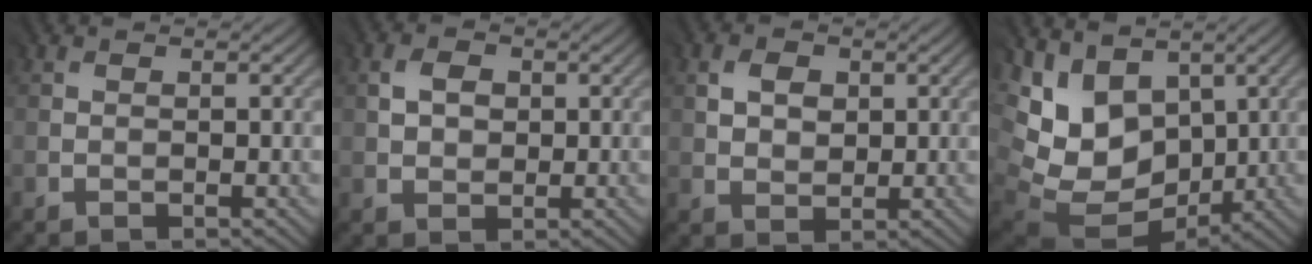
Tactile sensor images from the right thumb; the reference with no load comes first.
{"total": 2.9, "force": [1.0, 2.3, 1.5], "torque": [-0.030, 0.002, 0.015]}
{"total": 3.3, "force": [1.4, 2.5, 1.7], "torque": [-0.033, 0.002, 0.024]}
{"total": 12.4, "force": [2.9, 9.6, 7.3], "torque": [-0.193, -0.011, 0.077]}